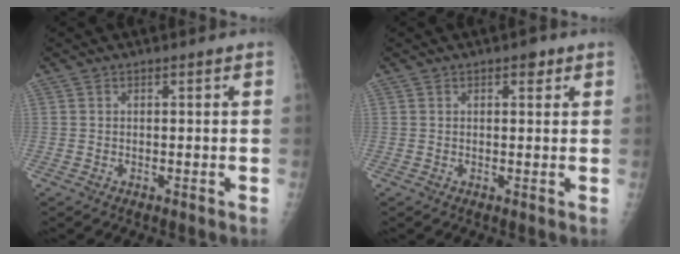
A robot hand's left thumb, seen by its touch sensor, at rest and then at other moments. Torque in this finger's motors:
{"motor_torque": [0.18, 0.21, 0.22, 0.03, 0.00]}